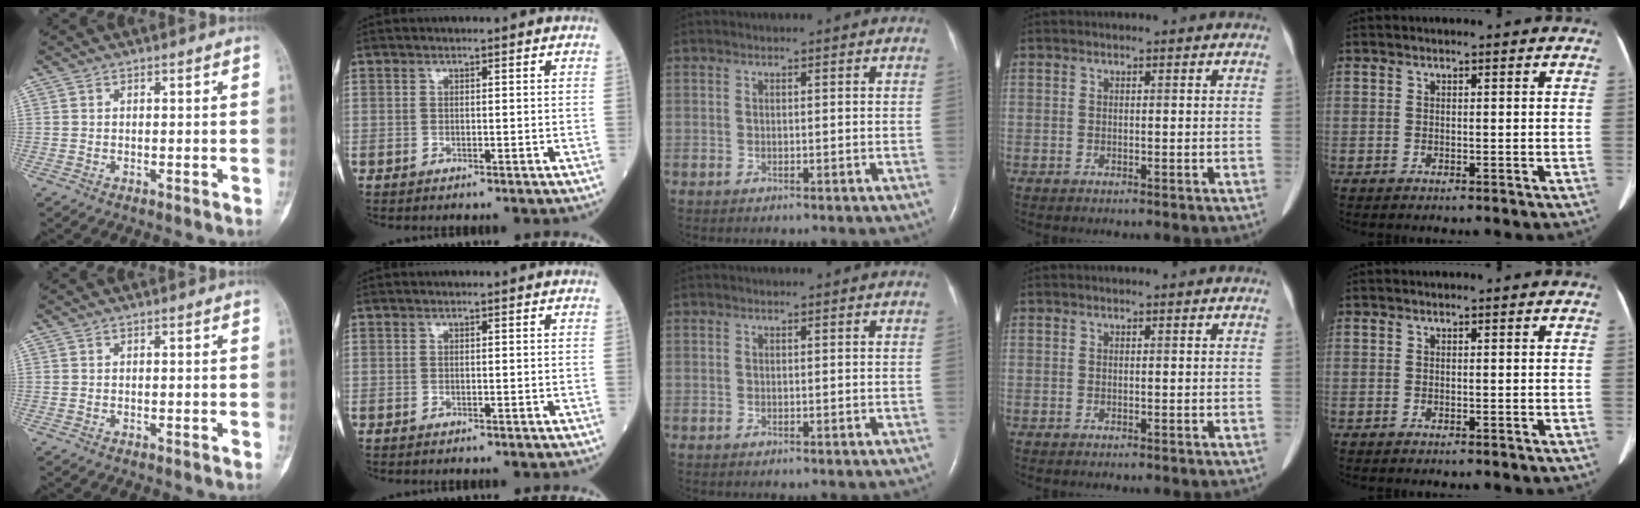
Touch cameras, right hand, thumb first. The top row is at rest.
{}